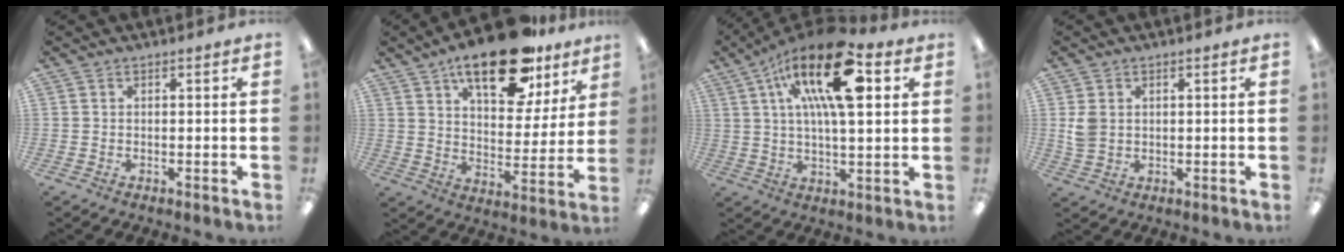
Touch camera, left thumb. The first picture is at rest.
{"total": 21.8, "force": [14.3, 9.3, 13.5], "torque": [-0.199, -0.071, 0.237]}
{"total": 21.0, "force": [8.5, 8.0, 17.5], "torque": [-0.289, -0.018, 0.133]}
{"total": 4.1, "force": [0.7, 3.2, 2.4], "torque": [-0.042, 0.003, 0.013]}